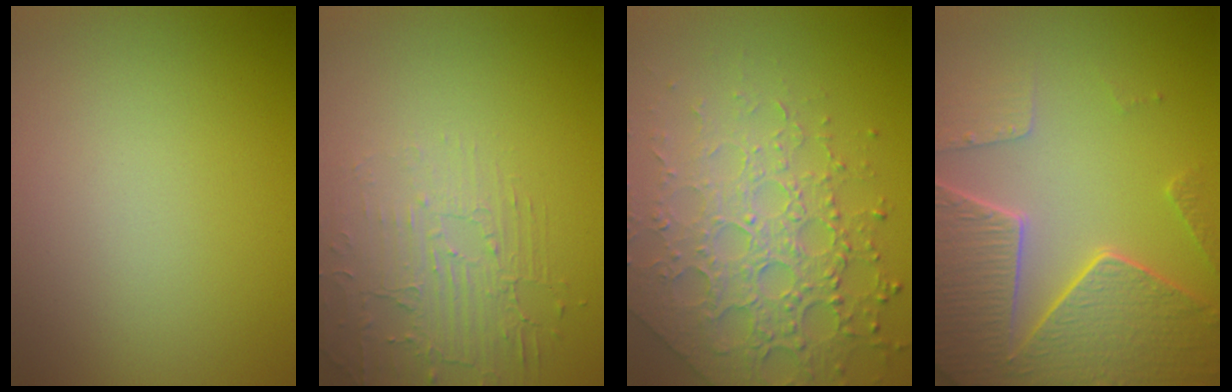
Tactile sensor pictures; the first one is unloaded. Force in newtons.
{"total": 2.1, "press": 1.3, "slide": 1.7}
{"total": 6.2, "press": 5.2, "slide": 3.3}
{"total": 8.4, "press": 6.0, "slide": 5.9}